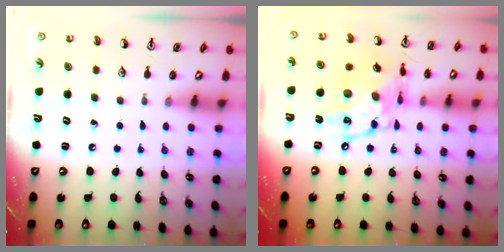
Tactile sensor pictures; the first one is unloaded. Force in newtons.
{"total": 14.9, "press": 14.8, "slide": 1.4}